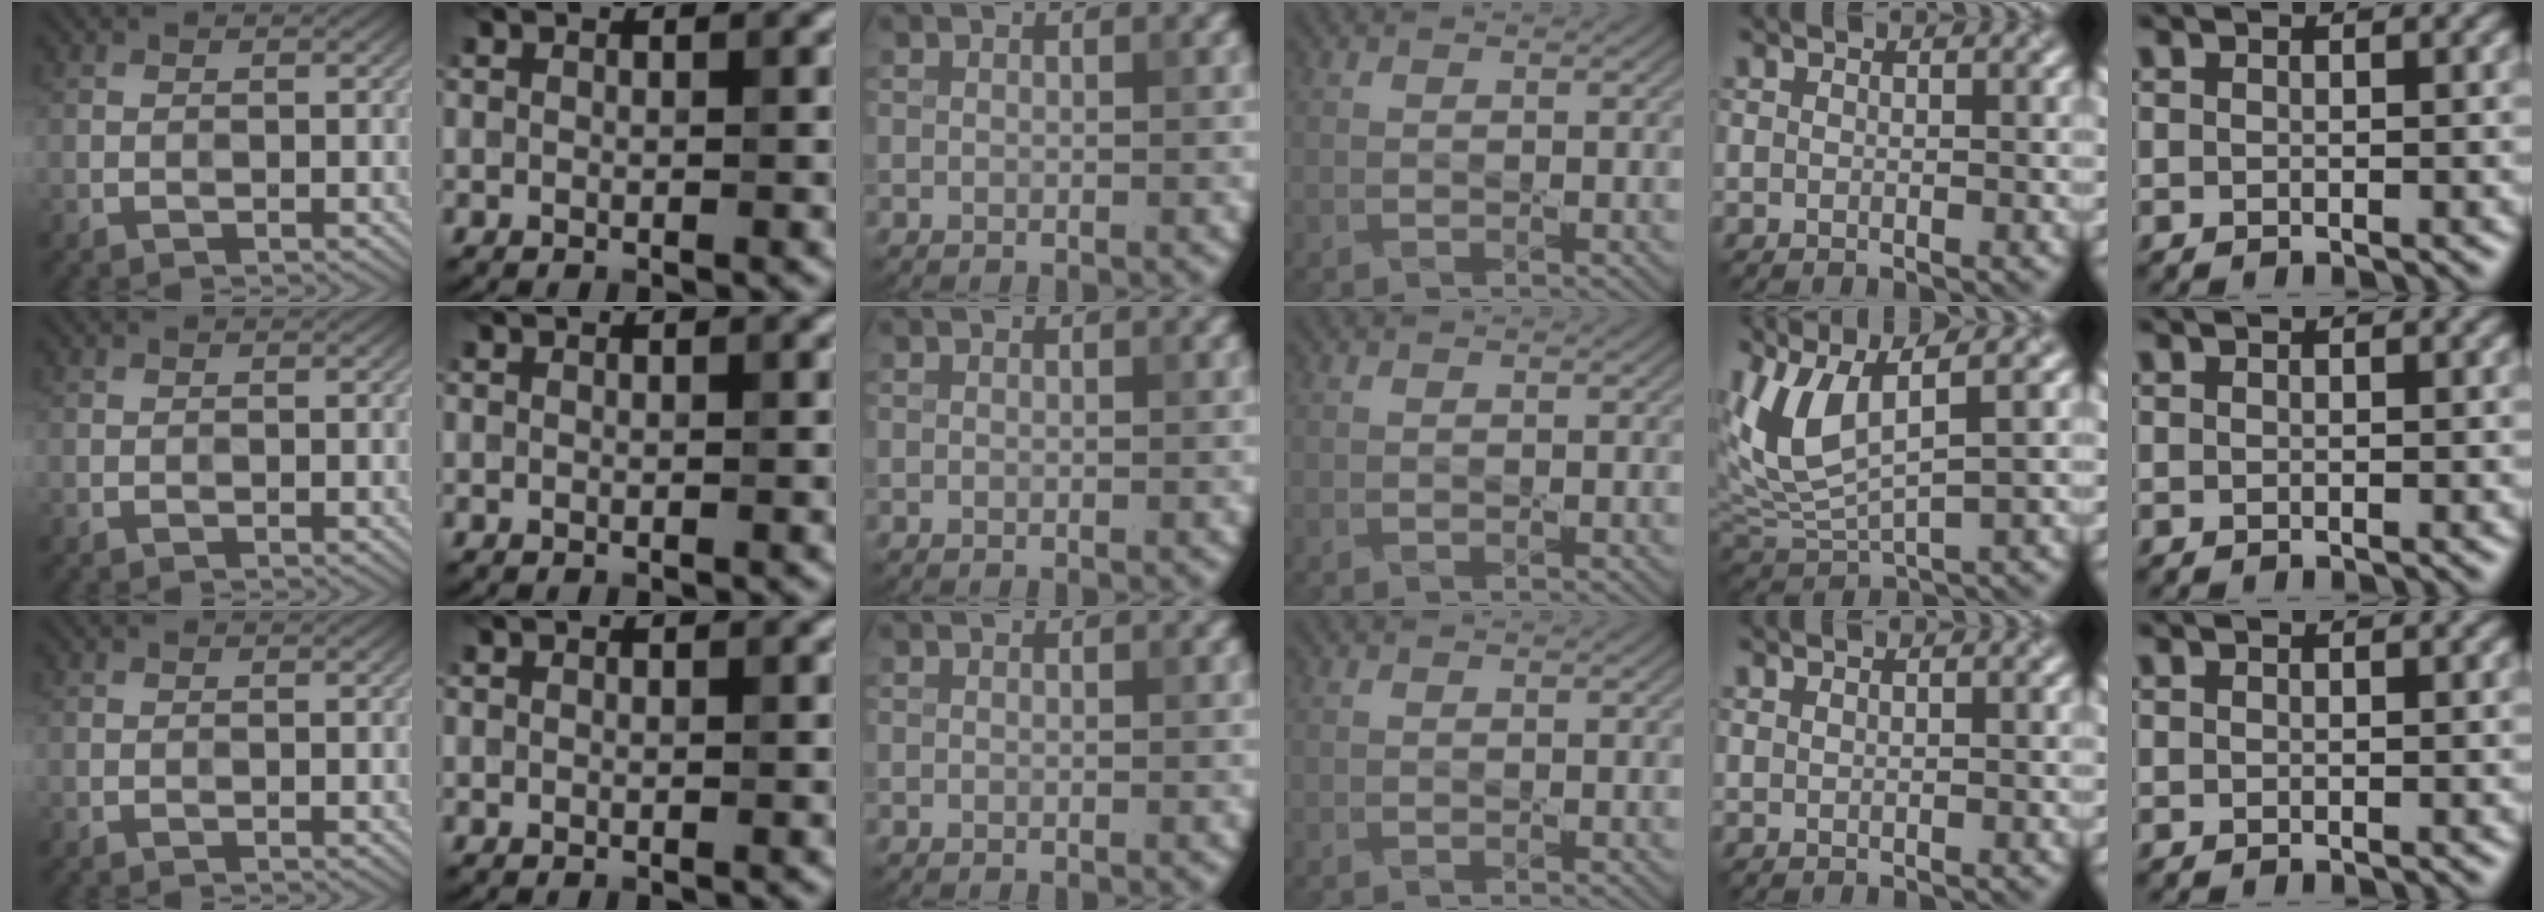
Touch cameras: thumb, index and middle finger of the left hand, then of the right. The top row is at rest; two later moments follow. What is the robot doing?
{"motion": "press", "object": "sticky note"}